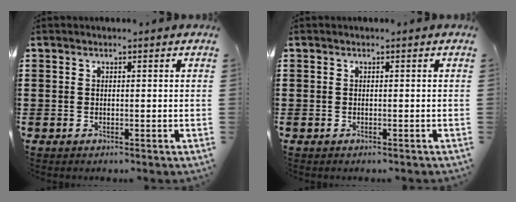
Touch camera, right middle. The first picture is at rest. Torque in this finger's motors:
{"motor_torque": [0.26, -0.26, 0.01, 0.05]}